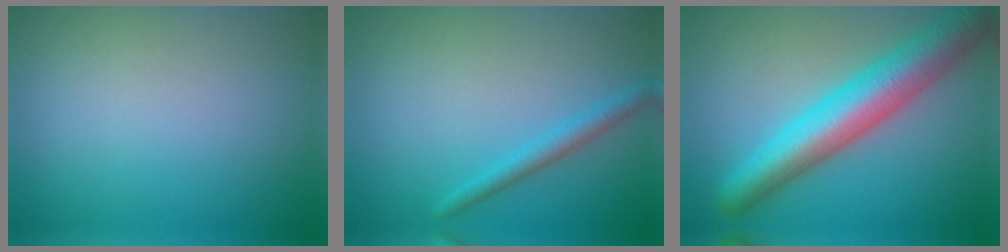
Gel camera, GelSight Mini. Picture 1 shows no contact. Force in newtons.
{"total": 2.0, "press": 2.0, "slide": 0.0}
{"total": 8.2, "press": 8.2, "slide": 0.3}